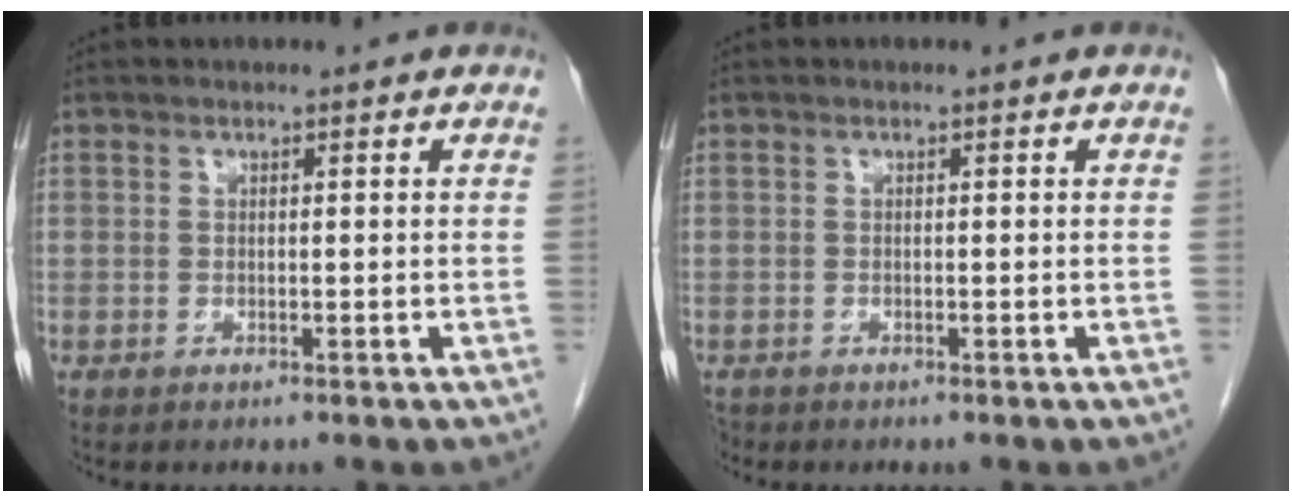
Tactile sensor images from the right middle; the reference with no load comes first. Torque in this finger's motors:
{"motor_torque": [0.00, -0.06, -0.04, -0.02]}